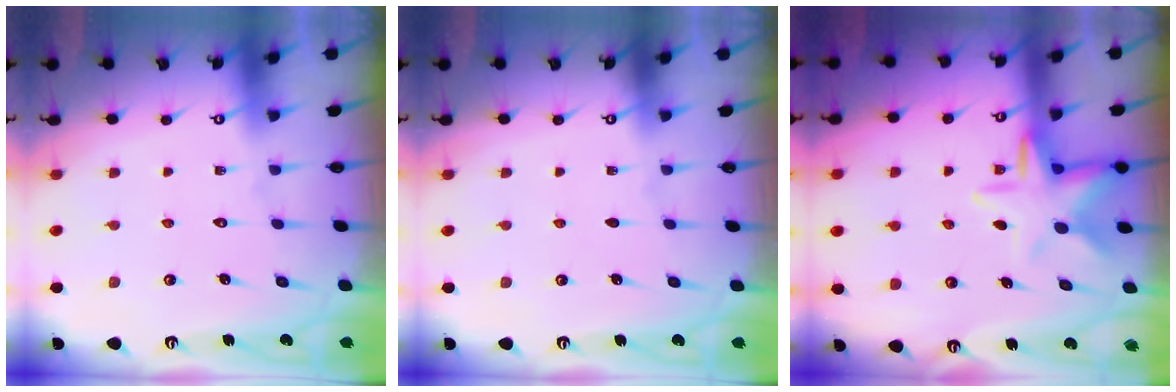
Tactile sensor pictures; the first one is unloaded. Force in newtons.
{"total": 0.0}
{"total": 8.7, "press": 8.5, "slide": 1.7}